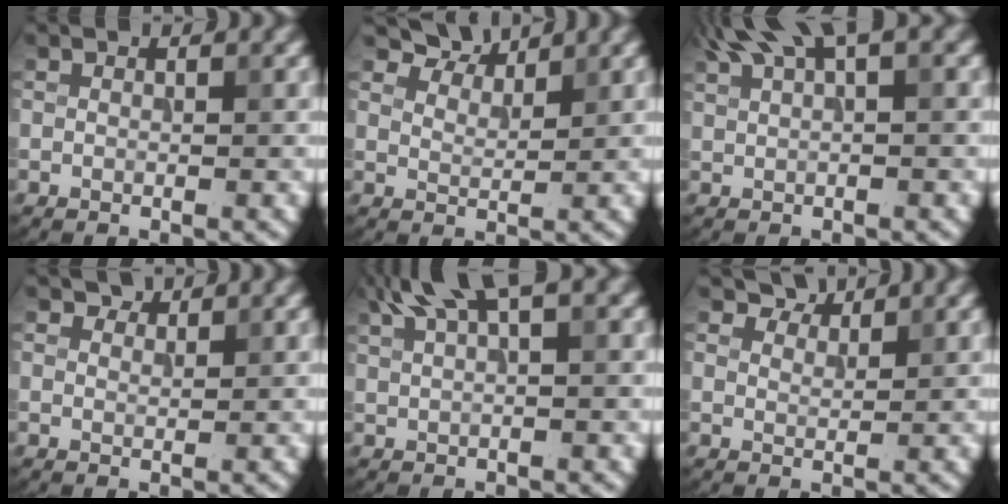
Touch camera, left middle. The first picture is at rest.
{"total": 4.0, "force": [3.7, 1.0, 1.0], "torque": [-0.029, 0.005, 0.067]}
{"total": 5.5, "force": [3.6, 1.4, 3.9], "torque": [-0.073, 0.020, 0.066]}
{"total": 1.3, "force": [1.2, 0.4, 0.1], "torque": [-0.006, -0.002, 0.018]}
{"total": 5.1, "force": [3.2, 1.3, 3.8], "torque": [-0.073, 0.018, 0.059]}
{"total": 2.2, "force": [2.1, 0.6, 0.3], "torque": [-0.010, 0.001, 0.032]}